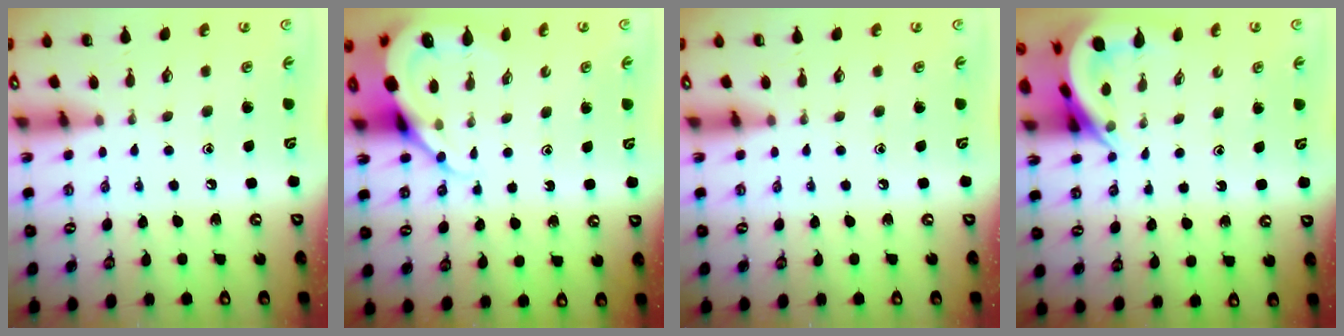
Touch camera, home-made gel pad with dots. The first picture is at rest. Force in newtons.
{"total": 8.7, "press": 8.6, "slide": 1.0}
{"total": 0.0}
{"total": 5.8, "press": 5.8, "slide": 0.3}